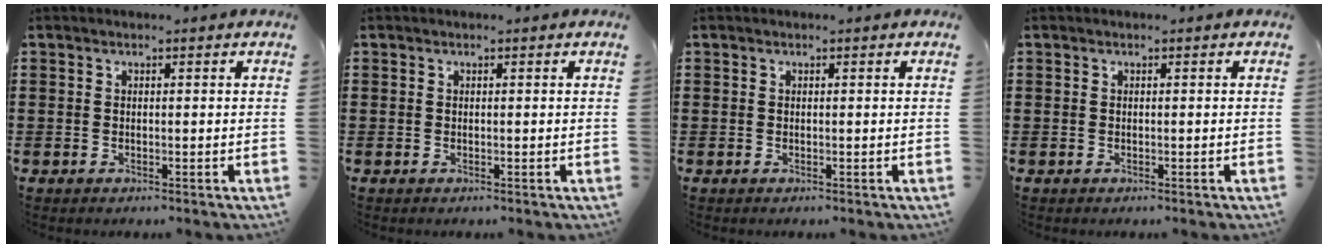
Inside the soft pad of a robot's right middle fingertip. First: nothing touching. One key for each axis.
{"total": 0.0}
{"total": 0.0}
{"total": 0.0}